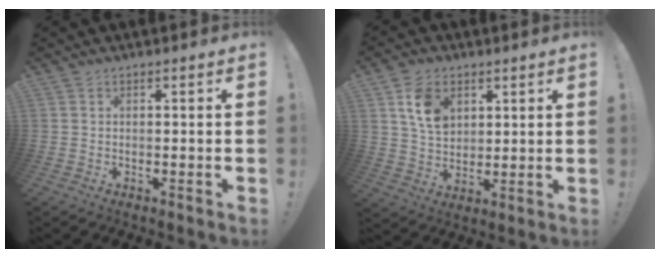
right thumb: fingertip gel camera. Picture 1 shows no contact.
{"total": 10.7, "force": [4.6, 7.7, 5.7], "torque": [-0.091, -0.006, 0.092]}